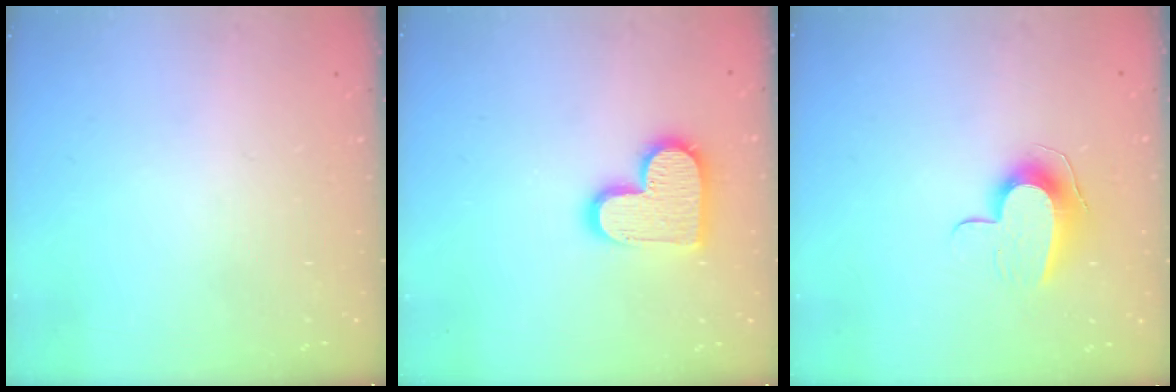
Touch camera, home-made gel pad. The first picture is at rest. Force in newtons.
{"total": 15.4, "press": 15.4, "slide": 1.1}
{"total": 9.6, "press": 9.6, "slide": 0.5}